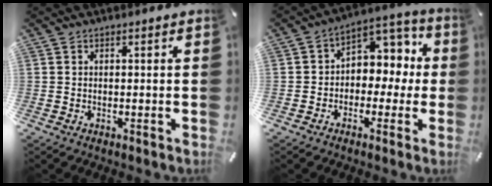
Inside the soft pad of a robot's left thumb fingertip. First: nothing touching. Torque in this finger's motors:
{"motor_torque": [1.43, 1.61, 0.84, -0.09, 0.08]}